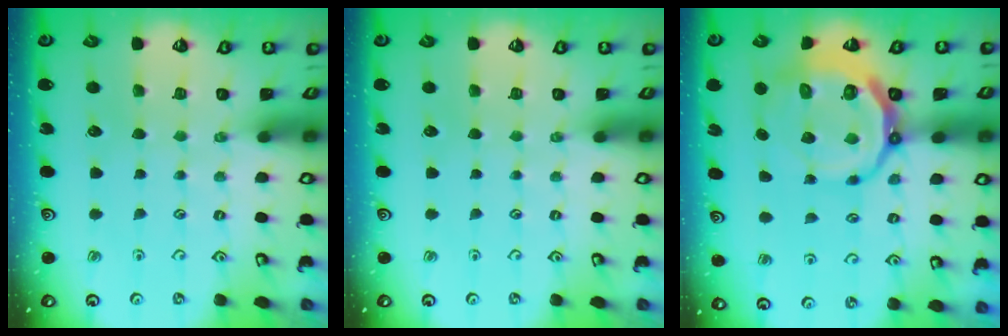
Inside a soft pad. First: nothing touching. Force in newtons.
{"total": 0.0}
{"total": 14.3, "press": 13.9, "slide": 3.3}